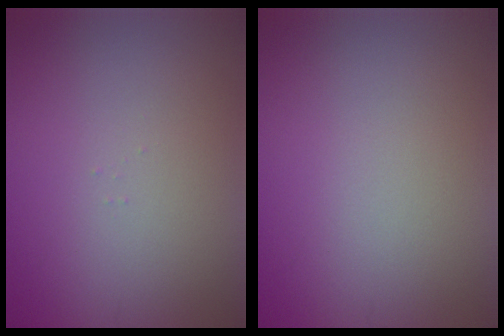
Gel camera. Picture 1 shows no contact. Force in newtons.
{"total": 0.0}